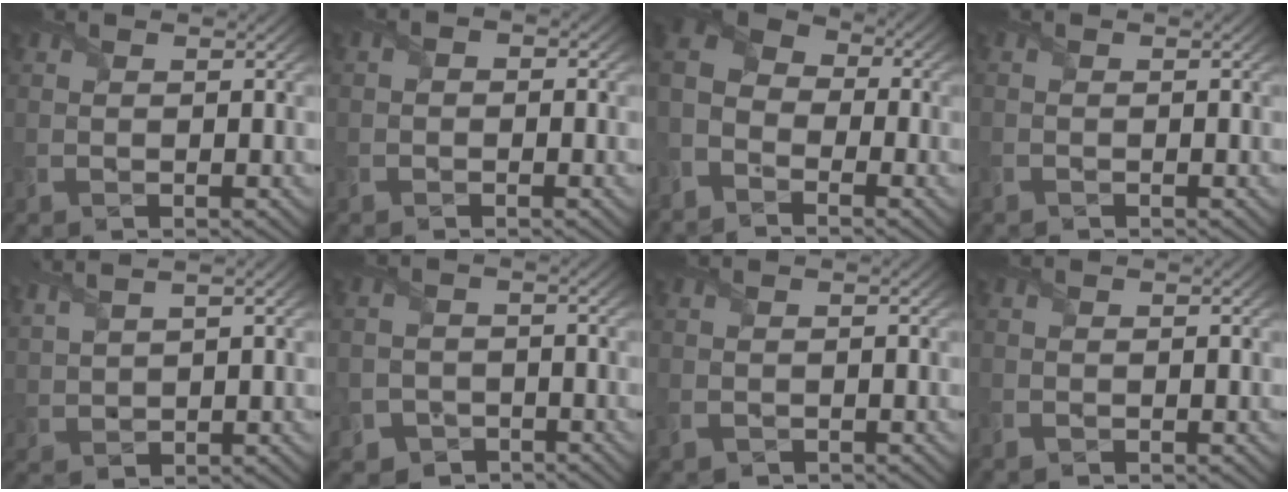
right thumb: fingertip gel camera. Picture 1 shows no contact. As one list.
[{"total": 1.4, "force": [-0.6, 1.0, 0.7], "torque": [-0.008, 0.000, -0.017]}, {"total": 7.5, "force": [-4.3, 4.7, 3.9], "torque": [-0.093, -0.008, -0.099]}, {"total": 0.6, "force": [-0.6, 0.2, 0.1], "torque": [0.002, -0.002, -0.014]}, {"total": 4.2, "force": [3.3, 0.6, 2.5], "torque": [-0.075, 0.017, 0.070]}, {"total": 5.5, "force": [-3.6, 4.1, 0.9], "torque": [-0.025, -0.015, -0.076]}, {"total": 1.0, "force": [-0.7, 0.6, 0.4], "torque": [-0.013, -0.003, -0.015]}, {"total": 0.5, "force": [-0.5, 0.0, 0.1], "torque": [0.000, -0.001, -0.011]}]